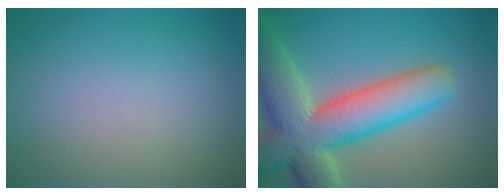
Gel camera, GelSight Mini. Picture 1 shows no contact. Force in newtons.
{"total": 12.1, "press": 12.0, "slide": 1.2}